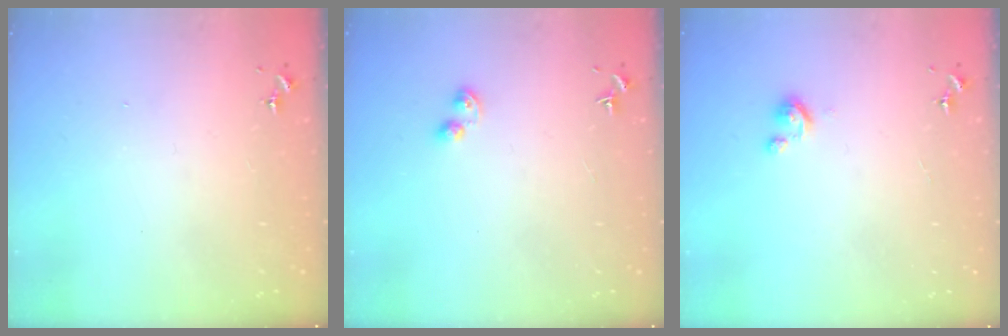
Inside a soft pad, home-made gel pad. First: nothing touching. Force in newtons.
{"total": 4.0, "press": 4.0, "slide": 0.4}
{"total": 2.8, "press": 2.8, "slide": 0.3}